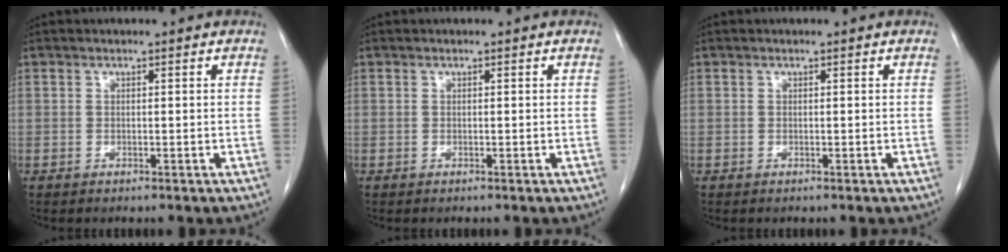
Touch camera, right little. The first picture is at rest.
{"total": 0.0}
{"total": 0.0}